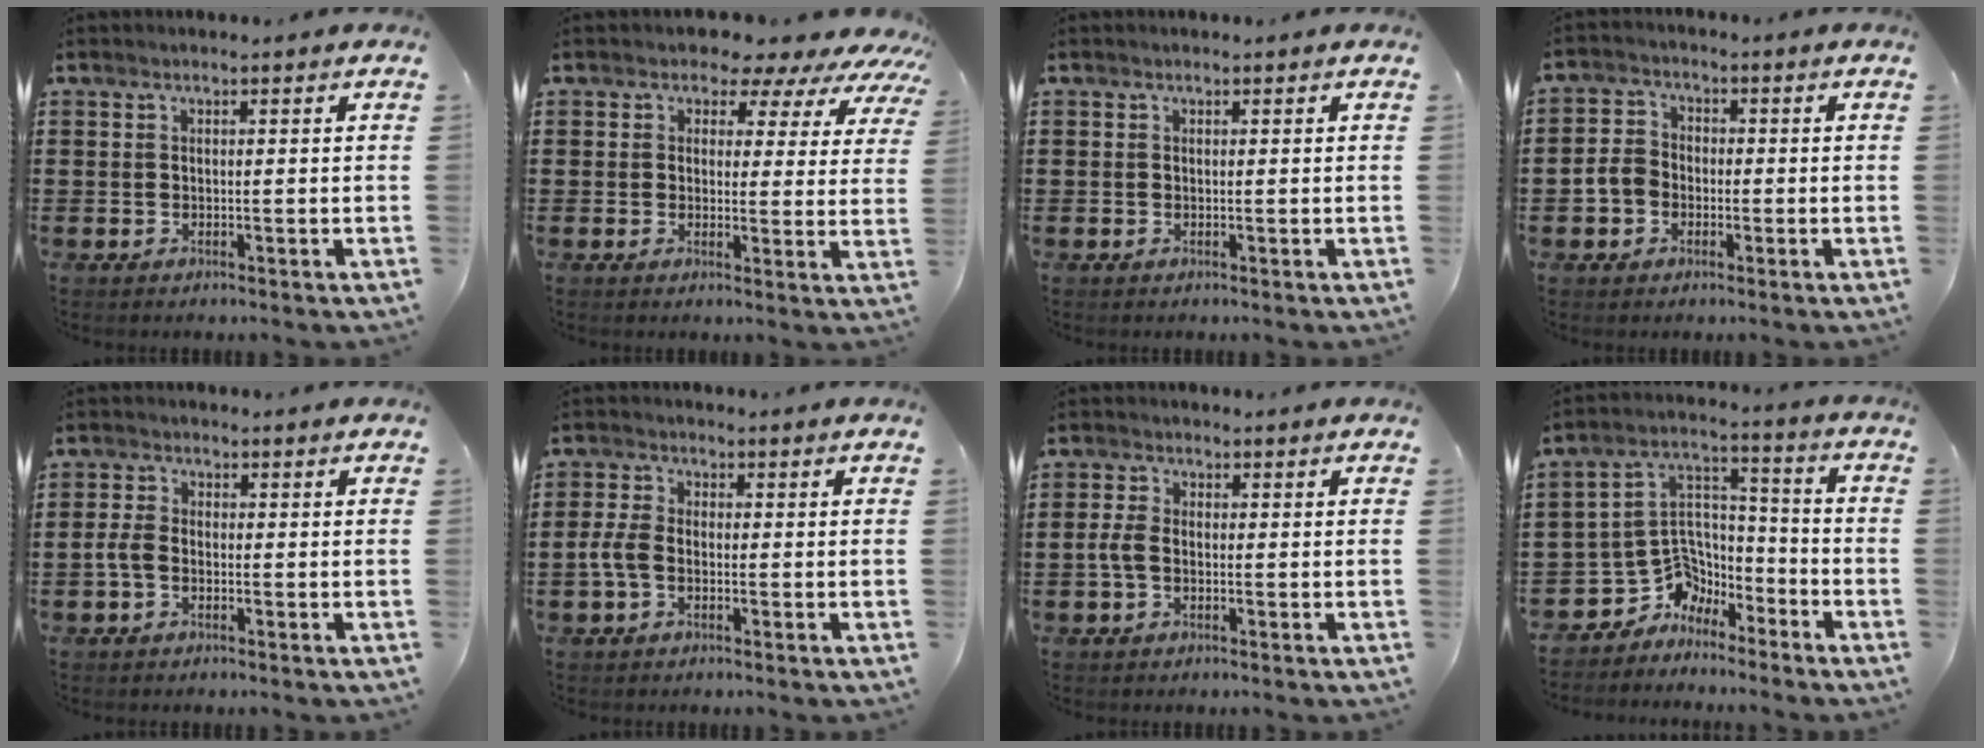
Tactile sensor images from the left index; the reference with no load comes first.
{"total": 4.1, "force": [3.2, 2.4, 1.0], "torque": [-0.017, -0.020, 0.048]}
{"total": 0.0}
{"total": 4.2, "force": [-1.3, 3.5, 2.0], "torque": [-0.067, 0.003, -0.033]}
{"total": 3.1, "force": [-1.0, 1.7, 2.3], "torque": [-0.058, -0.001, -0.022]}
{"total": 4.1, "force": [-1.1, 2.4, 3.1], "torque": [-0.079, -0.001, -0.025]}
{"total": 3.1, "force": [-0.6, 1.7, 2.5], "torque": [-0.071, -0.004, -0.016]}
{"total": 6.8, "force": [-4.7, 4.7, 1.3], "torque": [-0.046, 0.001, -0.091]}